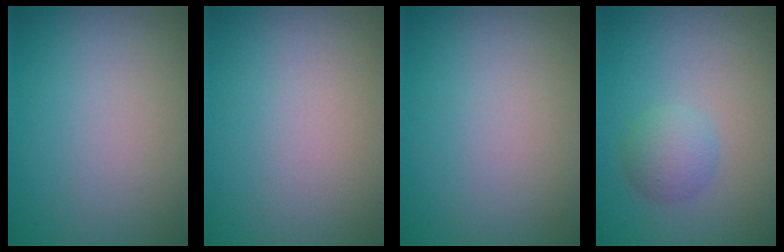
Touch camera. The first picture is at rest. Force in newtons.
{"total": 0.0}
{"total": 0.0}
{"total": 2.4, "press": 2.4, "slide": 0.2}